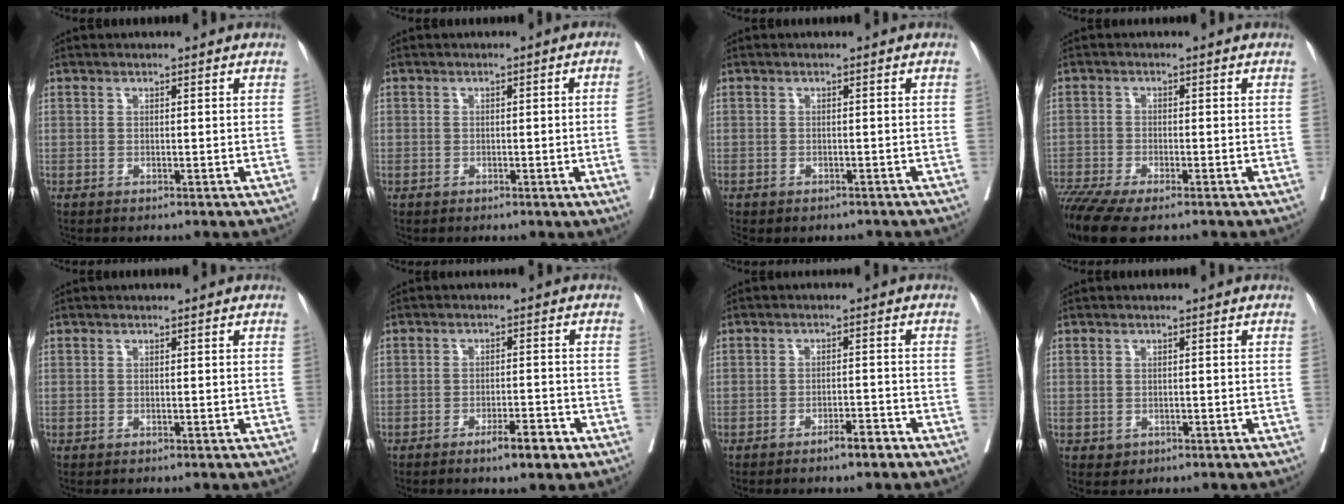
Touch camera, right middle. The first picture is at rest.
{"total": 3.5, "force": [-0.7, -0.6, 3.4], "torque": [-0.047, 0.002, -0.006]}
{"total": 3.8, "force": [-3.2, 1.7, 1.1], "torque": [-0.011, 0.002, -0.037]}
{"total": 8.8, "force": [-6.8, 1.6, 5.3], "torque": [-0.099, -0.014, -0.116]}
{"total": 0.0}
{"total": 4.3, "force": [-2.7, 0.5, 3.3], "torque": [-0.053, -0.004, -0.039]}
{"total": 2.9, "force": [-2.2, 0.3, 1.9], "torque": [-0.031, -0.001, -0.033]}
{"total": 1.0, "force": [-0.3, 0.9, 0.3], "torque": [-0.008, 0.001, 0.002]}